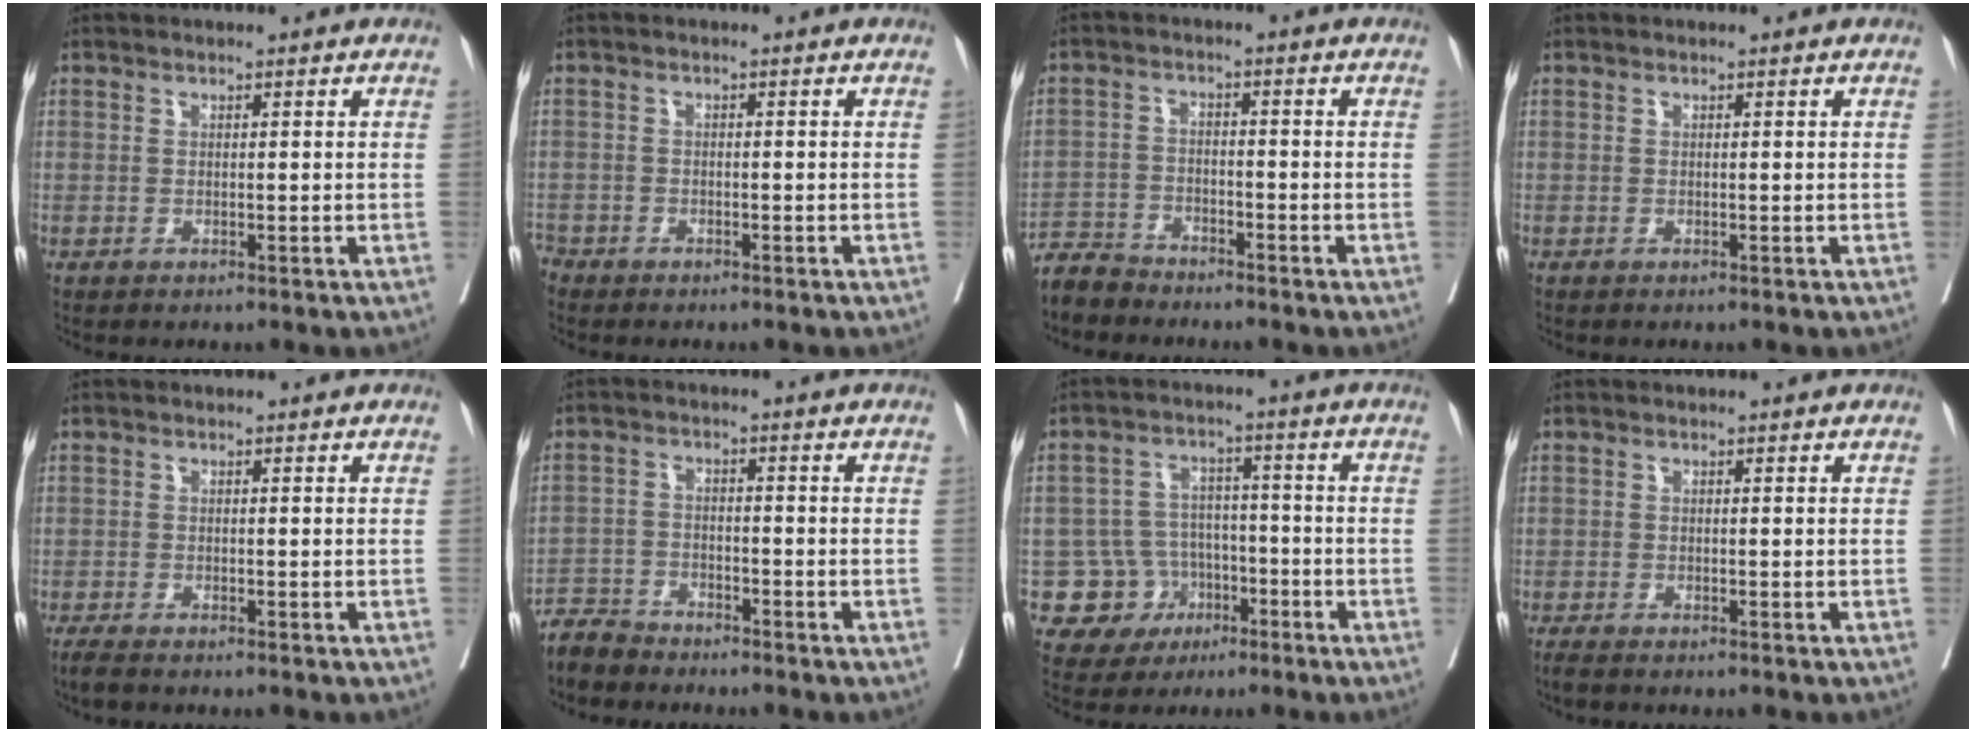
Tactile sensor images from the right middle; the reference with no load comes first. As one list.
[{"total": 2.6, "force": [-2.2, 1.4, -0.3], "torque": [-0.002, 0.004, -0.045]}, {"total": 4.4, "force": [-4.3, 1.1, -0.3], "torque": [0.007, -0.009, -0.084]}, {"total": 0.0}, {"total": 2.3, "force": [-2.0, 0.4, 1.1], "torque": [-0.021, -0.006, -0.032]}, {"total": 4.3, "force": [-4.1, 1.1, -0.2], "torque": [0.005, -0.008, -0.081]}, {"total": 7.5, "force": [-3.2, 6.8, 0.9], "torque": [-0.012, 0.013, -0.042]}, {"total": 1.7, "force": [-1.5, 0.3, 0.8], "torque": [-0.016, -0.006, -0.023]}]